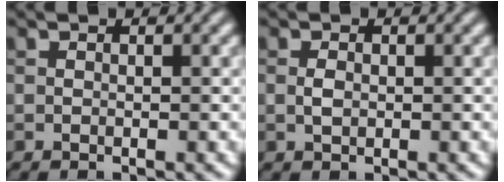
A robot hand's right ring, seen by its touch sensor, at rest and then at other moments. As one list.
[{"total": 1.1, "force": [0.0, 0.7, 0.8], "torque": [-0.020, 0.000, 0.000]}]